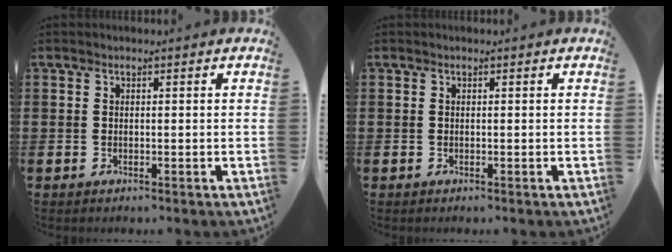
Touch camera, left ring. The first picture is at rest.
{"total": 0.0}